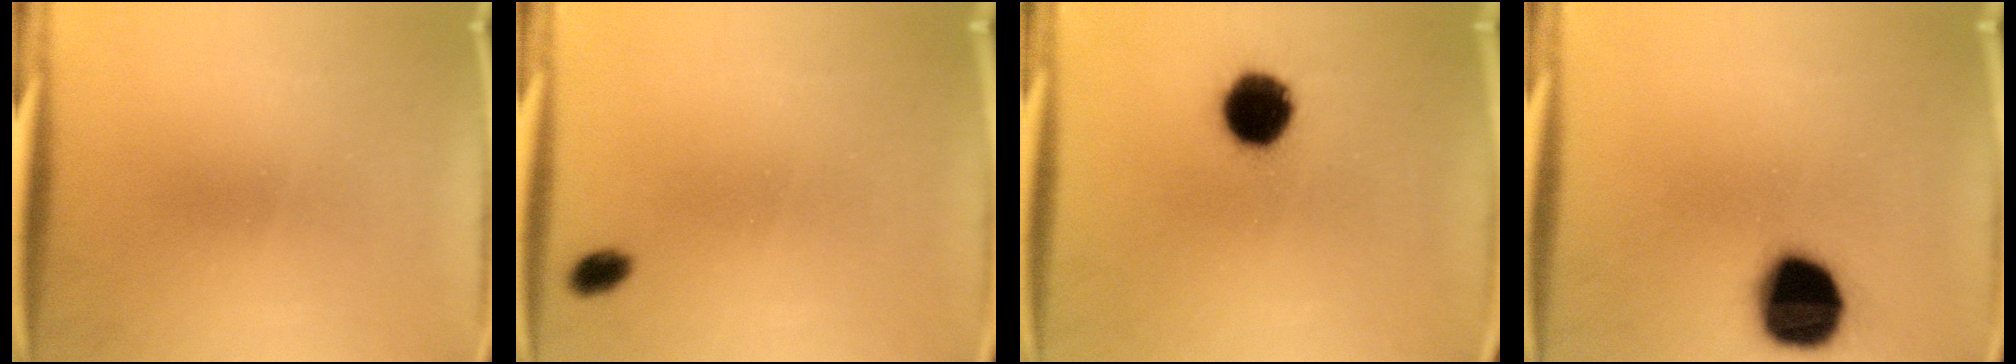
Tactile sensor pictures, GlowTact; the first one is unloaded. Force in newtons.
{"total": 2.2}
{"total": 11.5}
{"total": 19.4}